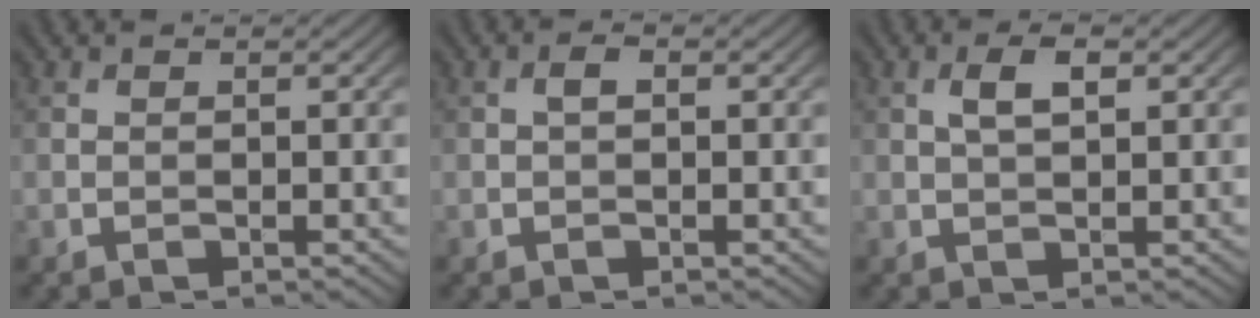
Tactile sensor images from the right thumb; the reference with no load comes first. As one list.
[{"total": 1.1, "force": [0.0, 0.5, 1.0], "torque": [-0.020, 0.005, -0.002]}, {"total": 2.8, "force": [0.8, 1.0, 2.4], "torque": [-0.050, 0.005, 0.015]}]